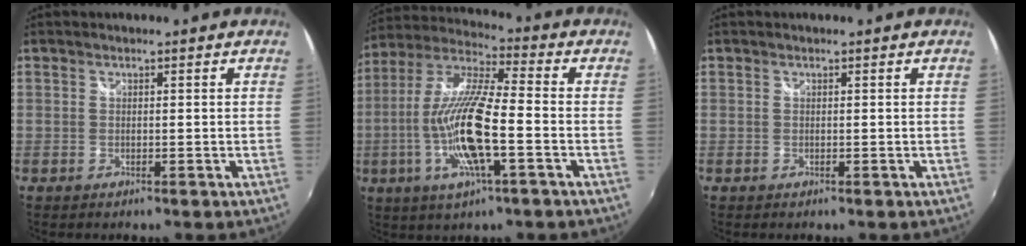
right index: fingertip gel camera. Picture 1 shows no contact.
{"total": 16.7, "force": [-4.5, 3.2, 15.7], "torque": [-0.312, -0.014, -0.086]}
{"total": 0.0}